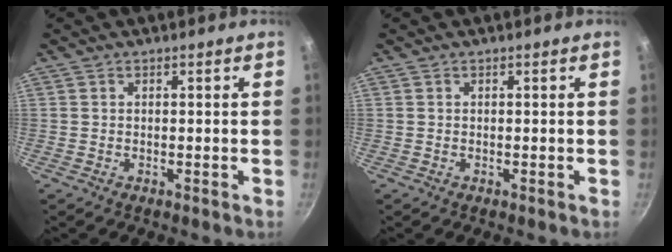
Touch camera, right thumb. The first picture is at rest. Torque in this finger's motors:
{"motor_torque": [0.00, 0.00, 0.00, 0.00, 0.02]}